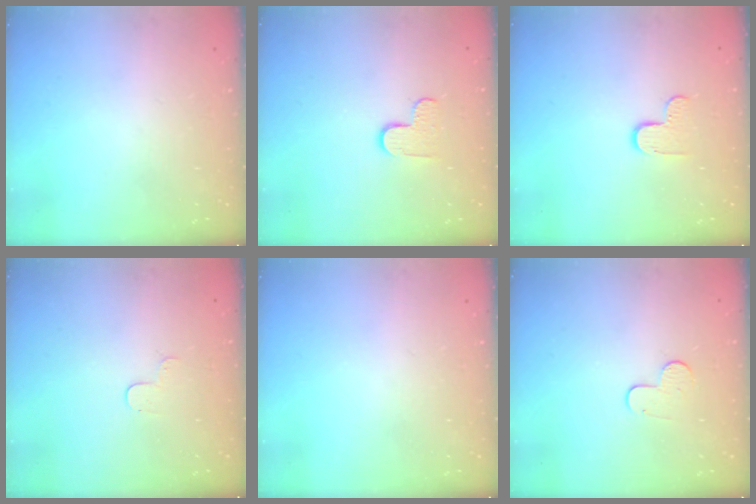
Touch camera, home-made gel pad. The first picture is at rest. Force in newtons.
{"total": 5.5, "press": 5.5, "slide": 0.5}
{"total": 4.7, "press": 4.6, "slide": 0.4}
{"total": 3.4, "press": 3.4, "slide": 0.4}
{"total": 0.0}
{"total": 6.6, "press": 6.5, "slide": 0.6}